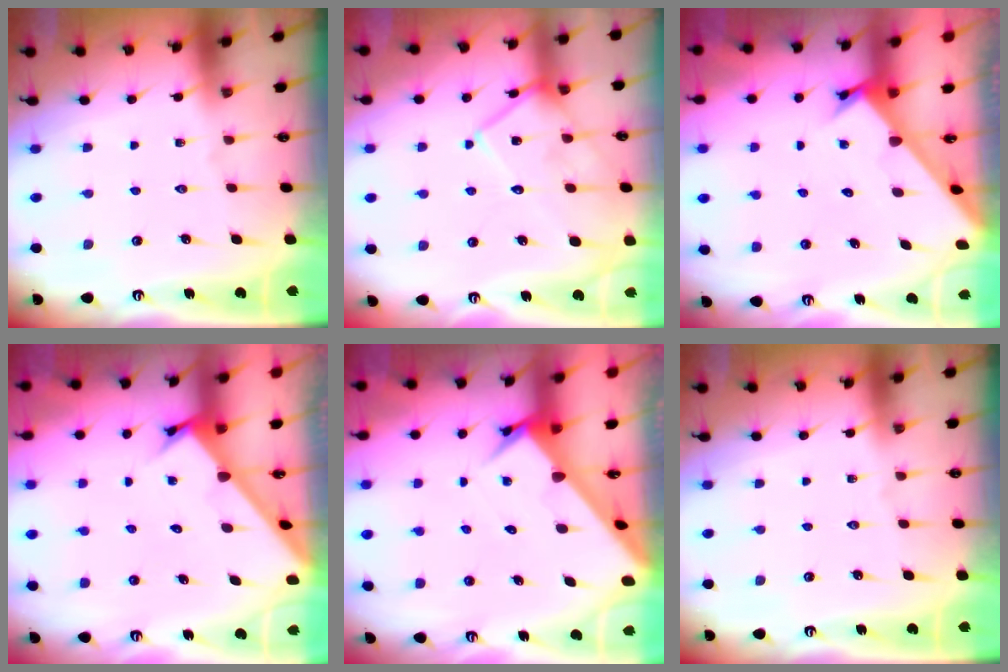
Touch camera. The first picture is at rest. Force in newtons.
{"total": 14.8, "press": 14.7, "slide": 1.2}
{"total": 2.4, "press": 2.4, "slide": 0.2}
{"total": 2.6, "press": 2.6, "slide": 0.2}
{"total": 3.6, "press": 3.6, "slide": 0.3}
{"total": 0.0}